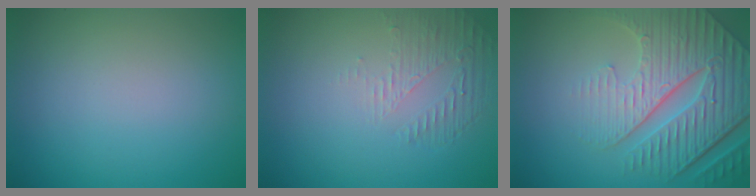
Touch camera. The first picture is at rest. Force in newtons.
{"total": 1.7, "press": 0.6, "slide": 1.6}
{"total": 8.3, "press": 5.9, "slide": 5.8}